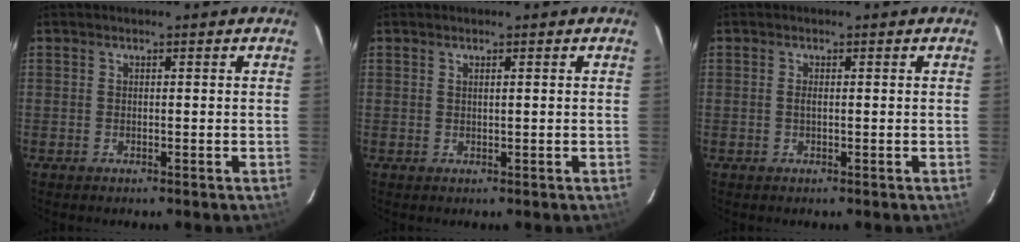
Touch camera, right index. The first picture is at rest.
{"total": 0.6, "force": [0.3, -0.1, 0.5], "torque": [-0.010, 0.003, 0.006]}
{"total": 0.8, "force": [-0.1, 0.0, 0.8], "torque": [-0.016, 0.001, -0.003]}